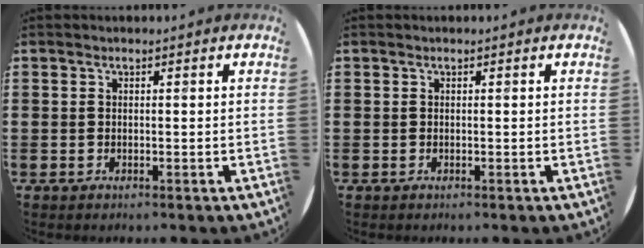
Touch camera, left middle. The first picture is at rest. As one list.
[{"total": 0.0}]